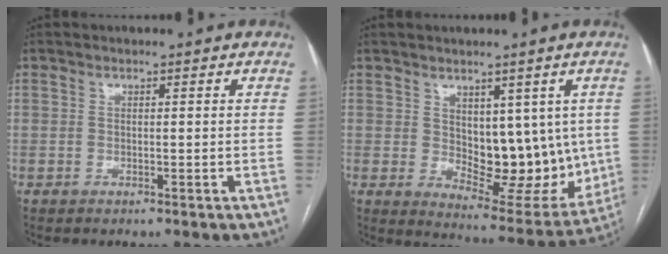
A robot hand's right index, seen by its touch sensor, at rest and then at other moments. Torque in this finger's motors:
{"motor_torque": [0.17, 0.25, 0.19, 0.02]}